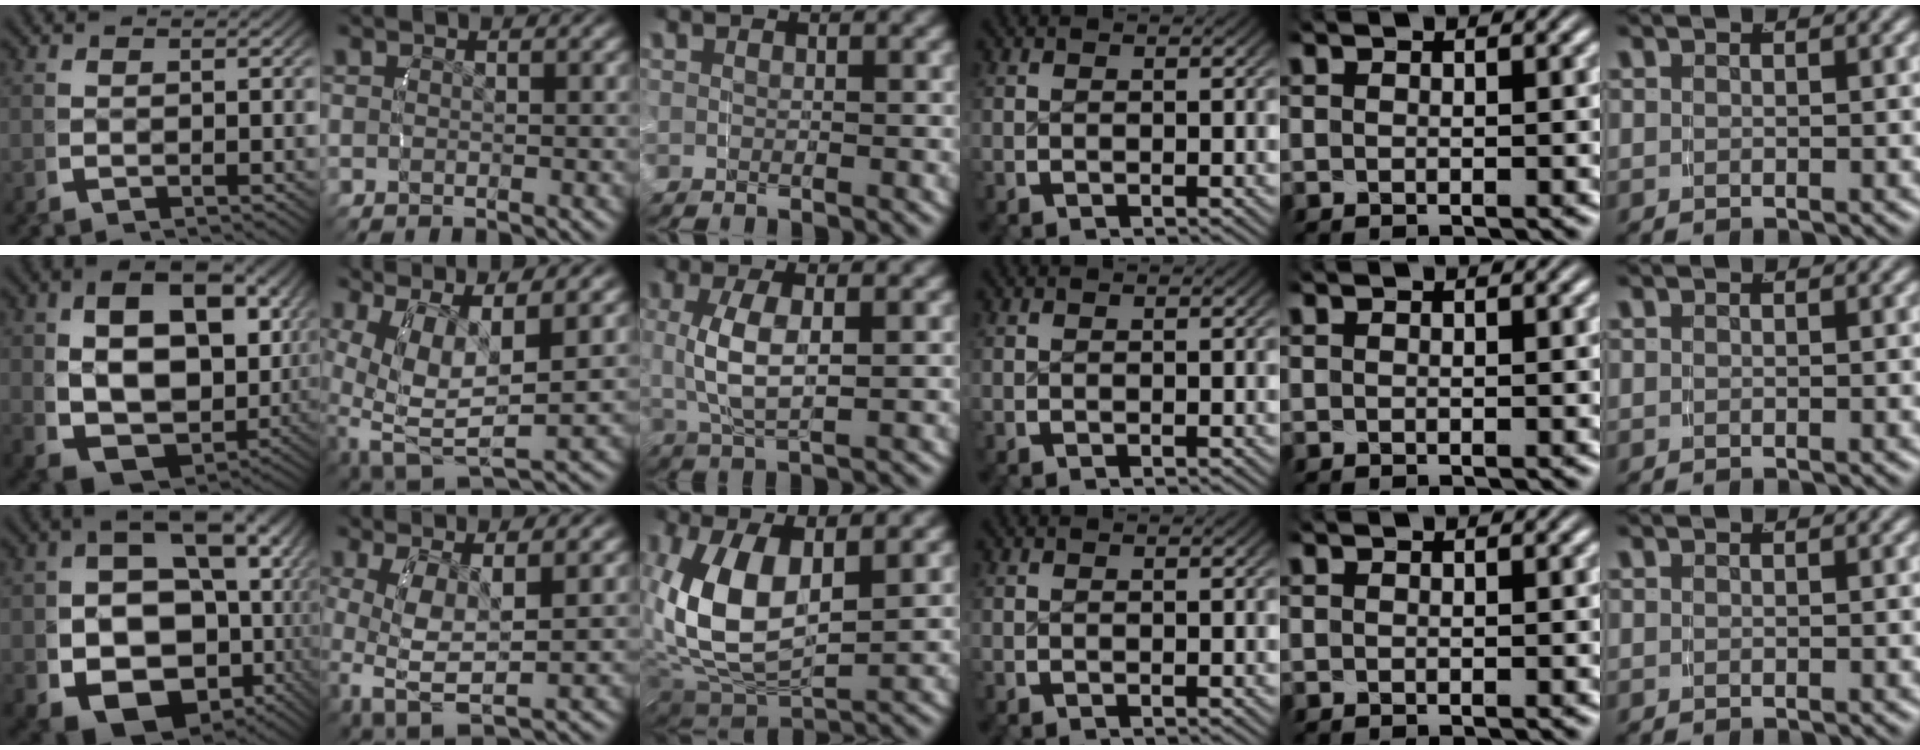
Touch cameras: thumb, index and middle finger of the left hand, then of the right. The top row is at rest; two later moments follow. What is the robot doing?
{"motion": "grasp_and_lifting", "object": "towel"}